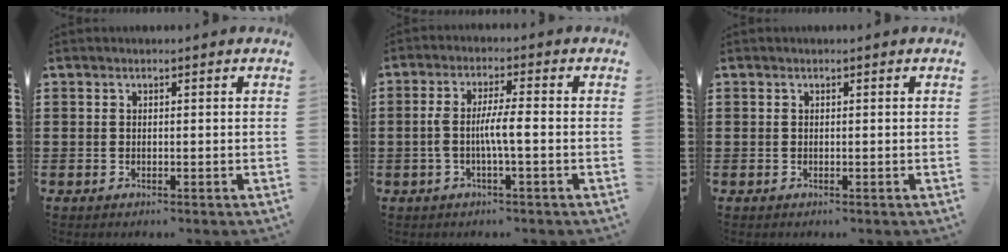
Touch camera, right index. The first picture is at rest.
{"total": 4.9, "force": [-0.9, 0.5, 4.8], "torque": [-0.101, -0.006, -0.025]}
{"total": 0.0}